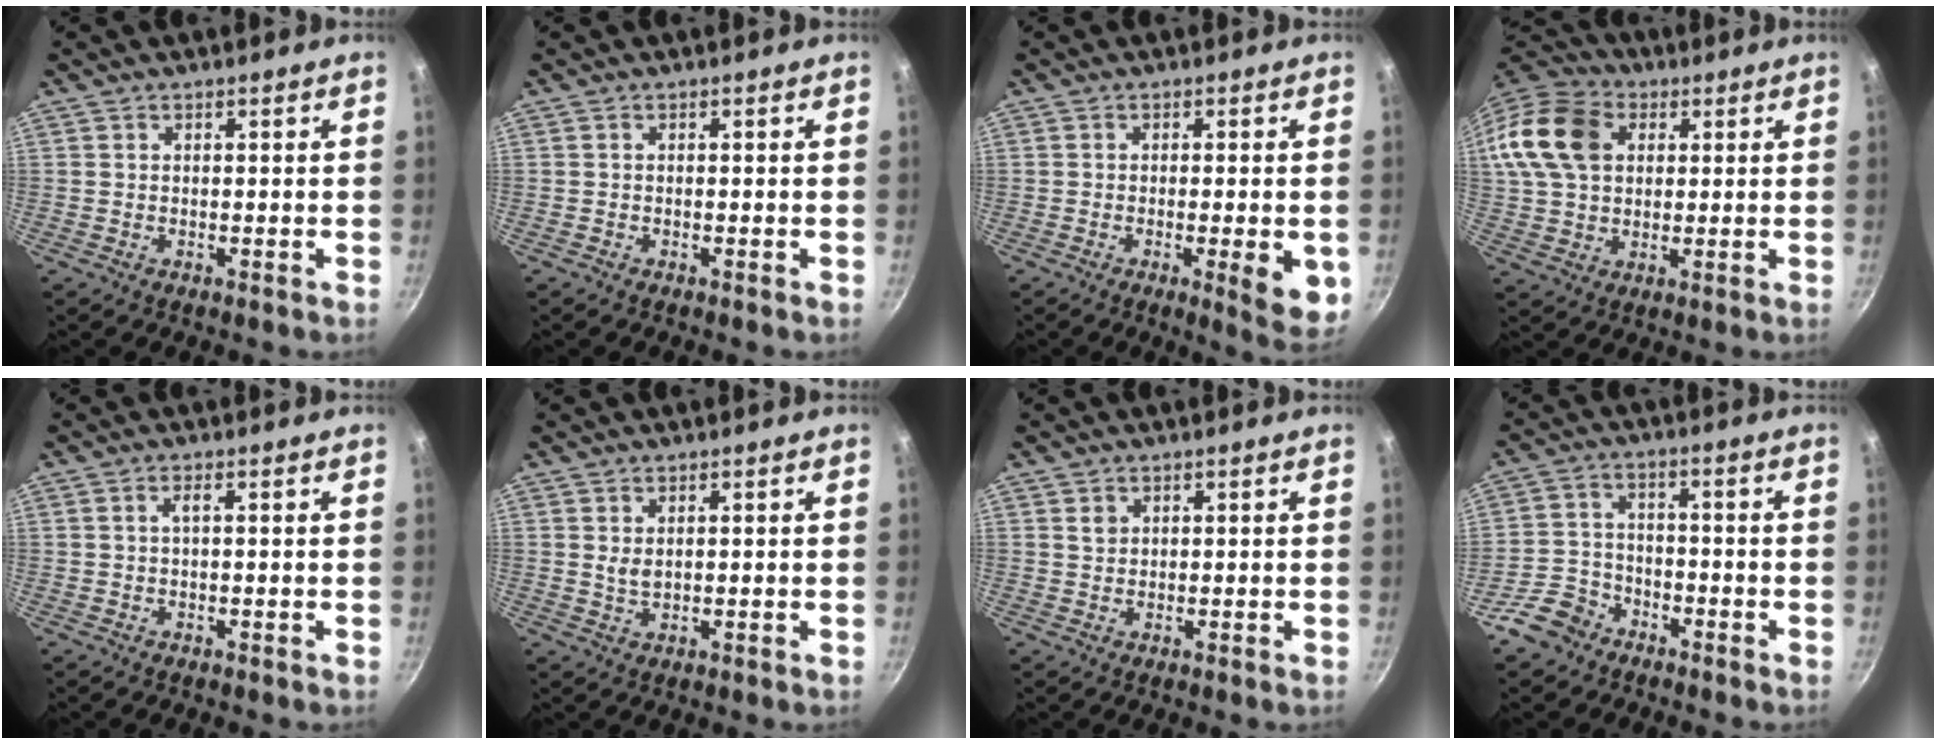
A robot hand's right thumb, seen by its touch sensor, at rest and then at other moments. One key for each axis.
{"total": 0.0}
{"total": 8.1, "fx": -2.0, "fy": 1.9, "fz": 7.6, "tx": -0.089, "ty": -0.004, "tz": -0.023}
{"total": 17.8, "fx": 4.5, "fy": 13.1, "fz": 11.1, "tx": -0.221, "ty": 0.023, "tz": 0.071}
{"total": 1.3, "fx": 0.1, "fy": 0.3, "fz": 1.2, "tx": -0.024, "ty": 0.004, "tz": 0.003}
{"total": 2.2, "fx": 0.6, "fy": 1.2, "fz": 1.6, "tx": -0.028, "ty": -0.005, "tz": 0.014}
{"total": 1.5, "fx": 0.6, "fy": 1.2, "fz": 0.6, "tx": -0.006, "ty": 0.000, "tz": 0.010}
{"total": 7.0, "fx": -4.8, "fy": 4.8, "fz": 1.9, "tx": -0.024, "ty": 0.042, "tz": -0.093}